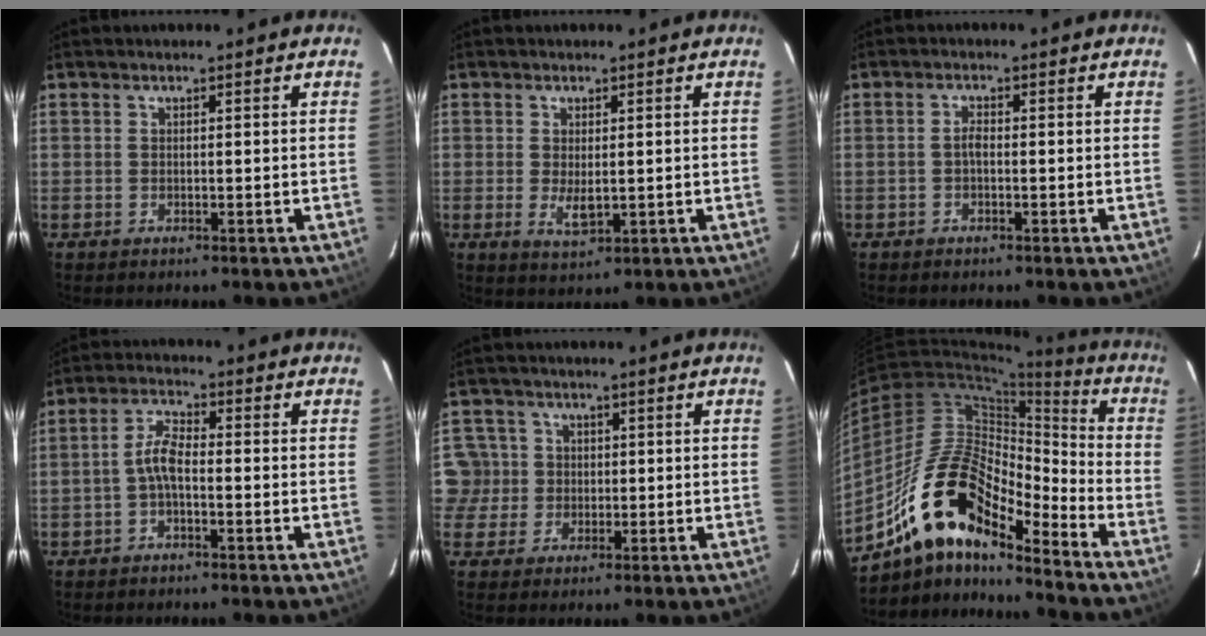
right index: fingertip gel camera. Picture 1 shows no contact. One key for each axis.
{"total": 3.6, "fx": -0.2, "fy": 1.6, "fz": 3.2, "tx": -0.056, "ty": -0.009, "tz": 0.002}
{"total": 1.3, "fx": -0.4, "fy": 0.5, "fz": 1.2, "tx": -0.023, "ty": 0.006, "tz": -0.009}
{"total": 4.0, "fx": -1.4, "fy": 1.3, "fz": 3.5, "tx": -0.078, "ty": 0.015, "tz": -0.030}
{"total": 4.7, "fx": 0.1, "fy": 4.7, "fz": 0.4, "tx": -0.001, "ty": 0.016, "tz": 0.000}
{"total": 18.4, "fx": -13.2, "fy": 6.3, "fz": 11.2, "tx": -0.197, "ty": 0.006, "tz": -0.256}